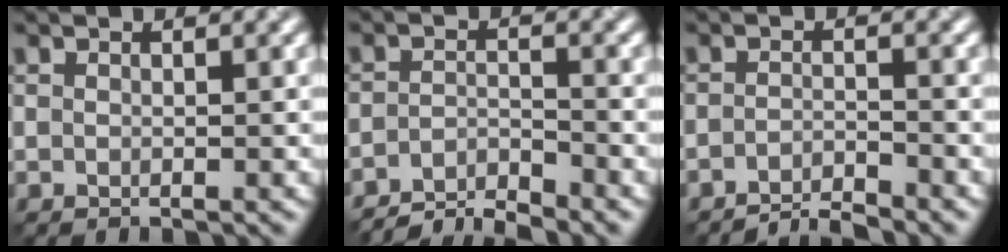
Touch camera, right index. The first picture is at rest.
{"total": 3.9, "force": [-3.6, 0.7, 1.4], "torque": [-0.017, 0.000, -0.073]}
{"total": 2.7, "force": [-2.5, 0.3, 0.9], "torque": [-0.007, 0.002, -0.051]}